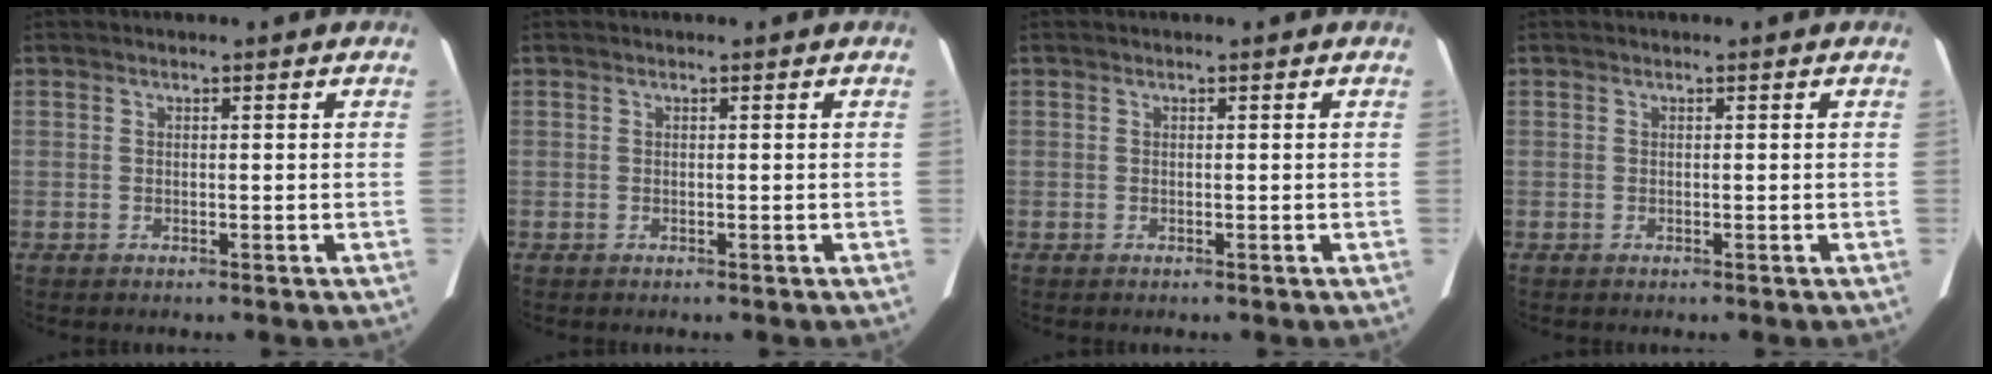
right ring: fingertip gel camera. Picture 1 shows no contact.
{"total": 0.0}
{"total": 0.0}
{"total": 0.0}